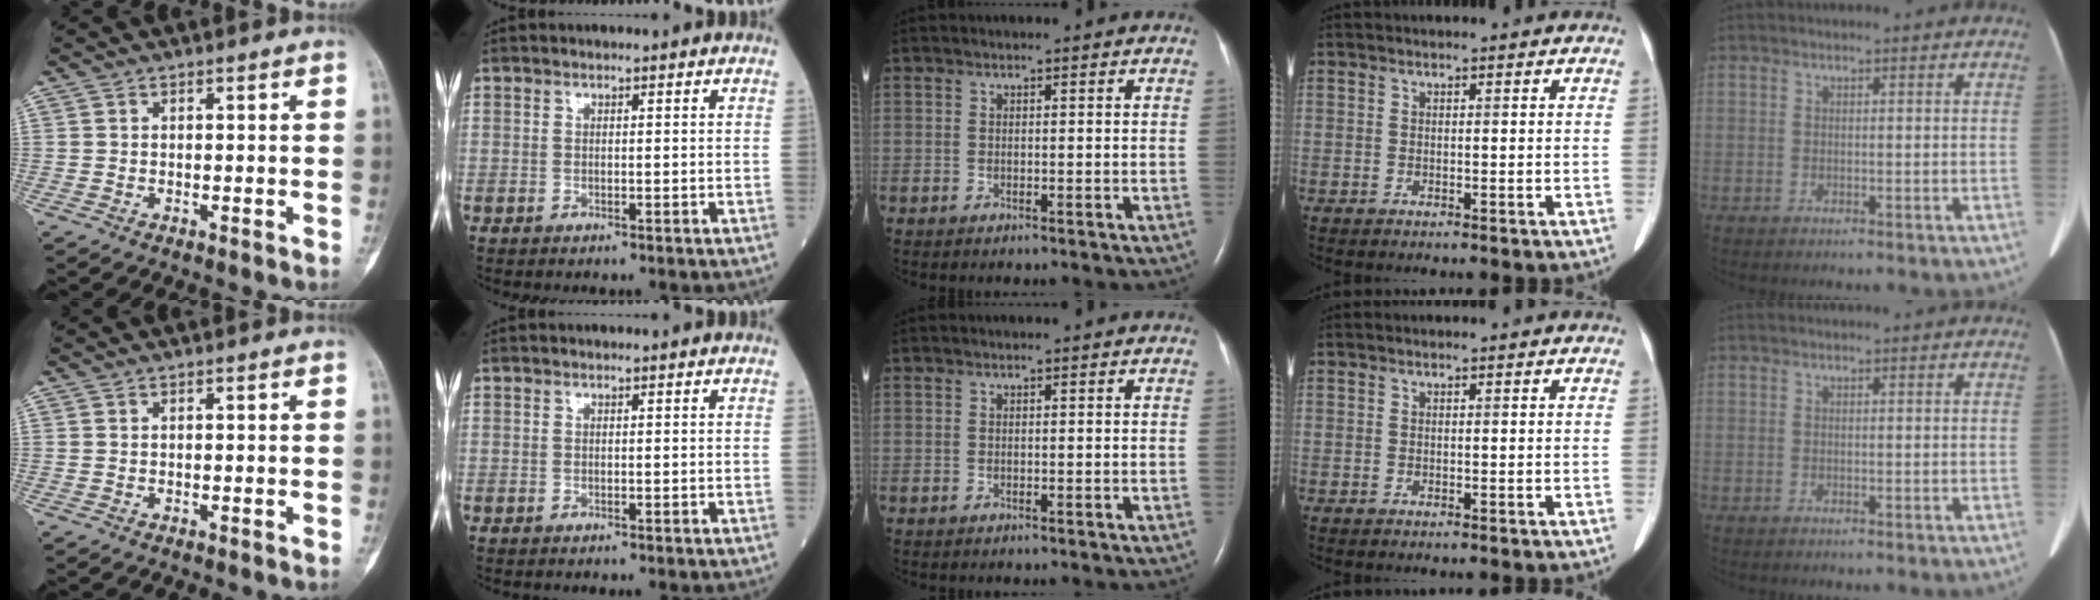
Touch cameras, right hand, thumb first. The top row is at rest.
{}